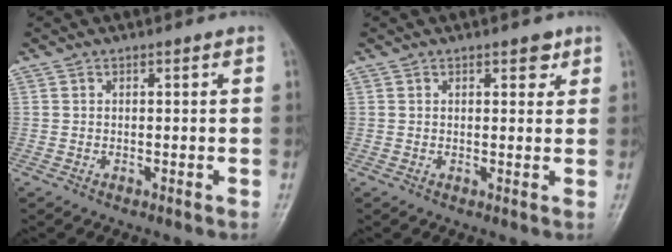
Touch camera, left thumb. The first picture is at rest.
{"total": 2.7, "force": [1.6, 1.4, 1.7], "torque": [-0.006, -0.006, 0.019]}